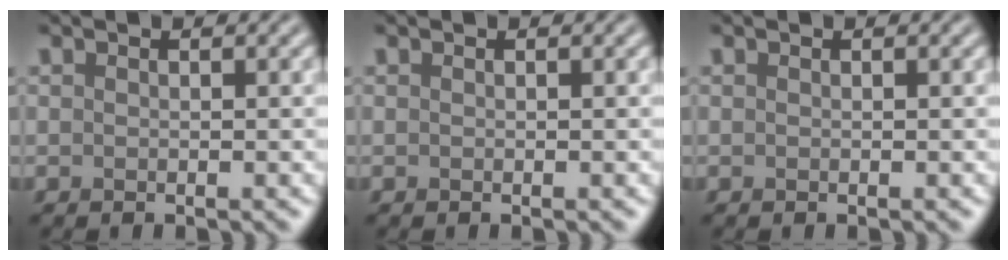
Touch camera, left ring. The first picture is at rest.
{"total": 0.0}
{"total": 0.0}